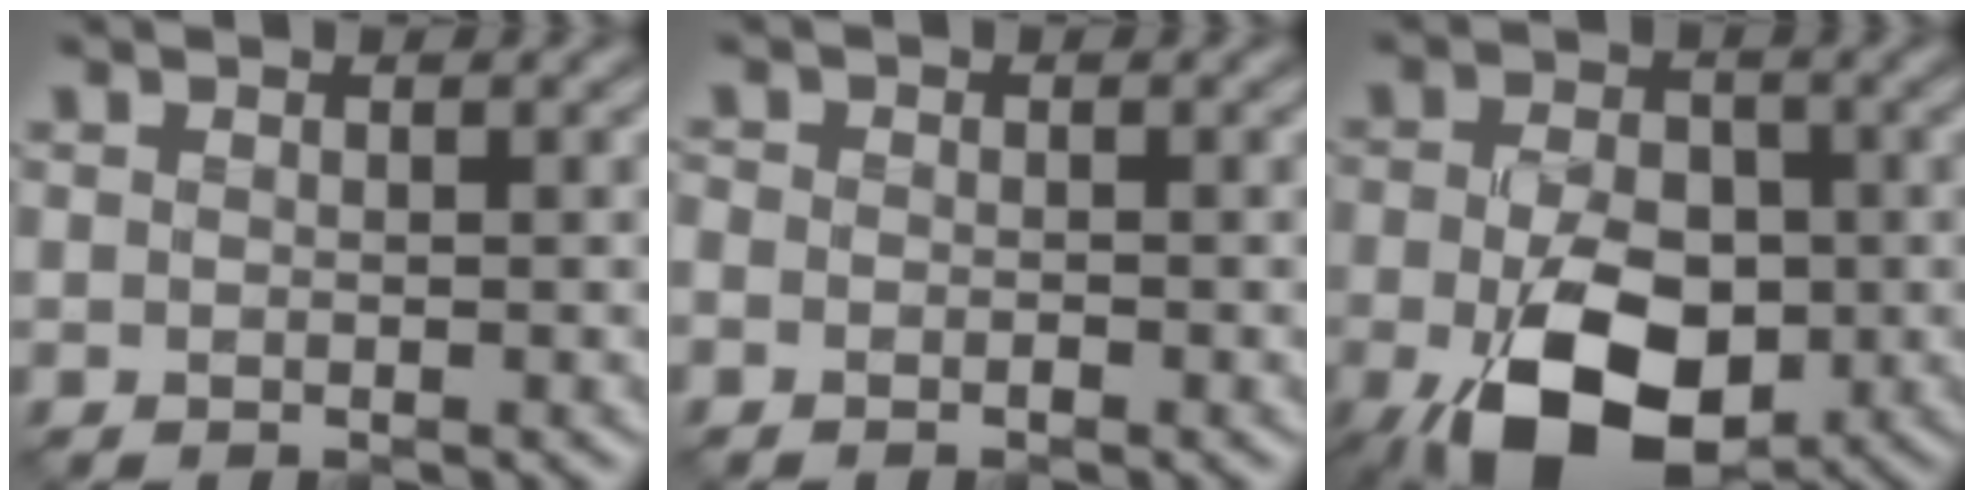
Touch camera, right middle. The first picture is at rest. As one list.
[{"total": 0.9, "force": [-0.7, 0.5, 0.2], "torque": [-0.011, -0.005, -0.014]}, {"total": 10.7, "force": [-4.2, 6.5, 7.4], "torque": [-0.146, -0.033, -0.066]}]